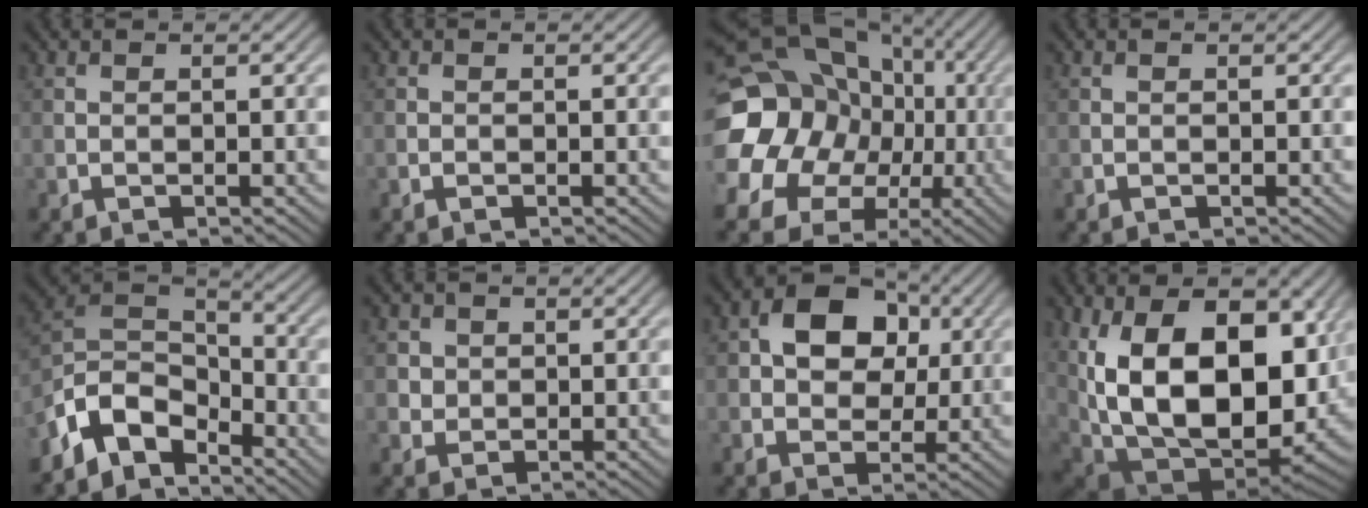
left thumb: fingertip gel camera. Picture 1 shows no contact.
{"total": 0.7, "force": [-0.4, 0.4, 0.3], "torque": [-0.004, -0.003, -0.007]}
{"total": 19.3, "force": [1.7, 16.6, 9.7], "torque": [-0.237, -0.008, 0.019]}
{"total": 0.0}
{"total": 8.7, "force": [-5.8, 4.7, 4.5], "torque": [-0.085, 0.004, -0.134]}
{"total": 2.8, "force": [0.7, 2.6, 0.7], "torque": [-0.025, -0.008, 0.017]}
{"total": 8.6, "force": [2.0, 6.4, 5.3], "torque": [-0.092, 0.013, 0.020]}
{"total": 21.0, "force": [2.7, 11.4, 17.3], "torque": [-0.319, -0.020, 0.071]}